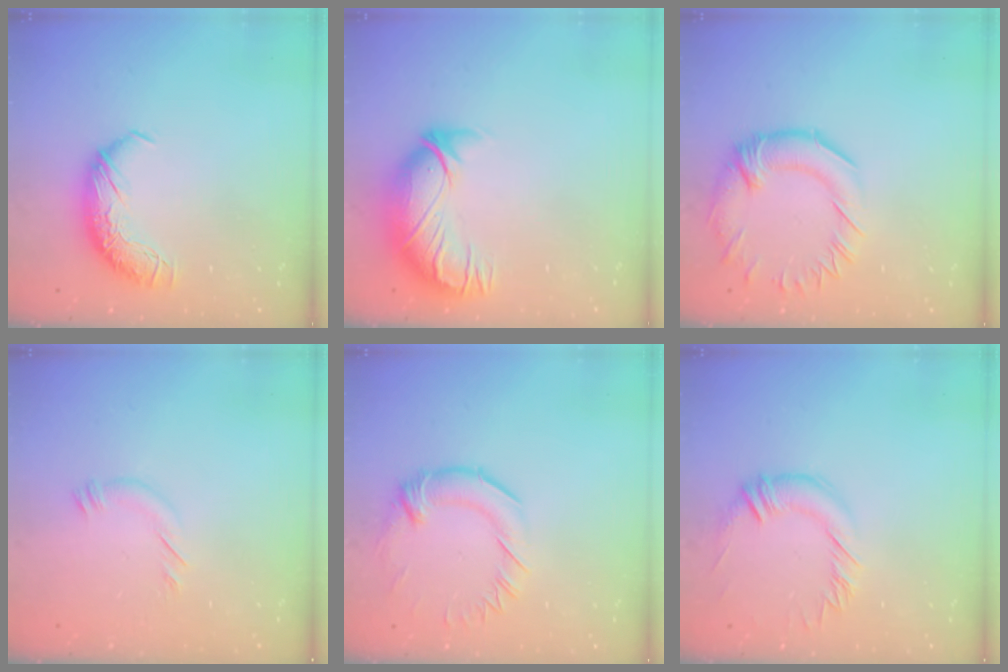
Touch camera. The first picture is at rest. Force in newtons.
{"total": 2.9, "press": 0.4, "slide": 2.9}
{"total": 2.8, "press": 2.3, "slide": 1.5}
{"total": 6.4, "press": 6.4, "slide": 0.7}
{"total": 1.1, "press": 0.3, "slide": 1.0}
{"total": 0.9, "press": 0.8, "slide": 0.4}